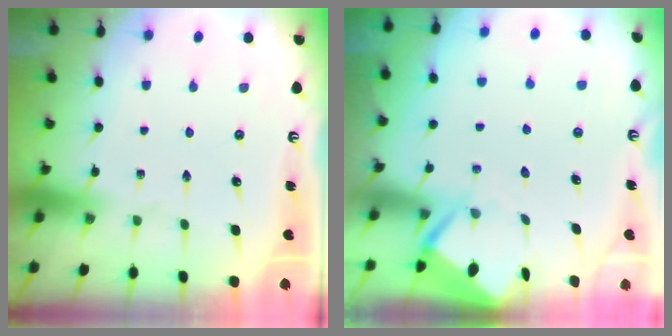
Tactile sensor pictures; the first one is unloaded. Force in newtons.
{"total": 3.4, "press": 3.4, "slide": 0.3}